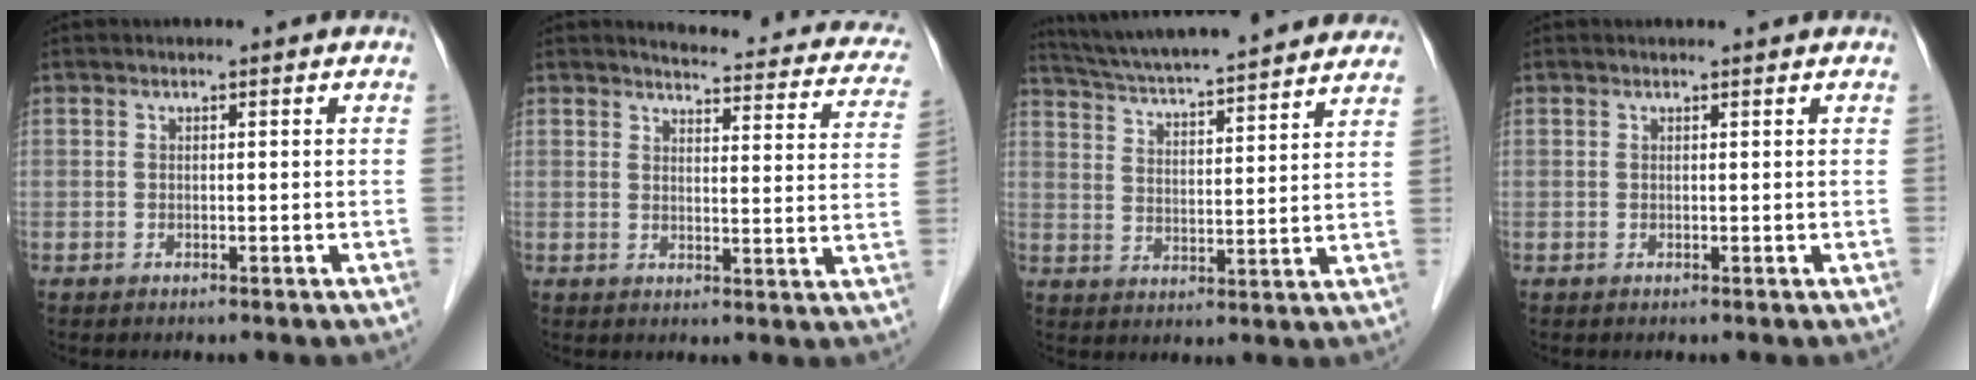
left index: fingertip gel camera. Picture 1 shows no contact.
{"total": 16.6, "force": [15.1, 3.8, 5.8], "torque": [-0.044, -0.032, 0.147]}
{"total": 24.0, "force": [21.6, 2.0, 10.2], "torque": [-0.170, 0.014, 0.300]}
{"total": 1.5, "force": [1.5, -0.1, 0.3], "torque": [-0.009, 0.007, 0.018]}